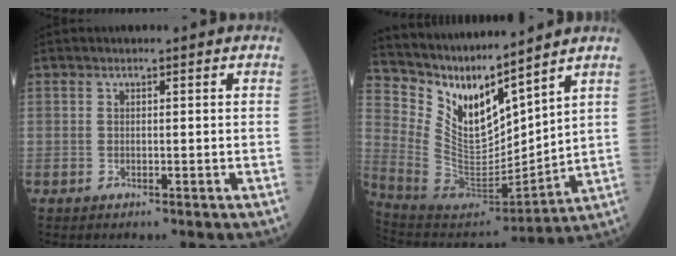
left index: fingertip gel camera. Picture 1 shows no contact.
{"total": 14.2, "force": [11.0, 3.1, 8.5], "torque": [-0.173, -0.007, 0.226]}